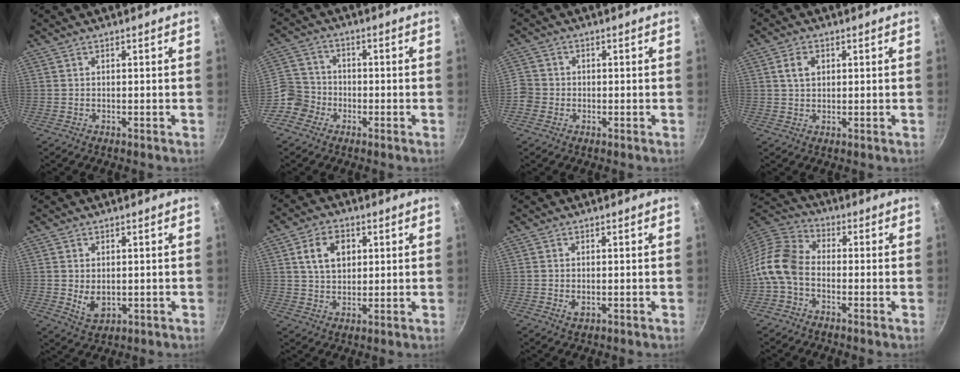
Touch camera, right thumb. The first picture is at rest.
{"total": 6.7, "force": [-3.2, 5.7, 1.4], "torque": [0.004, 0.034, -0.074]}
{"total": 4.1, "force": [-1.3, 3.7, 1.1], "torque": [-0.006, 0.016, -0.031]}
{"total": 3.7, "force": [1.1, 2.7, 2.3], "torque": [-0.031, 0.004, 0.019]}
{"total": 4.9, "force": [0.1, 3.4, 3.5], "torque": [-0.056, -0.012, 0.011]}
{"total": 8.2, "force": [2.3, 5.9, 5.2], "torque": [-0.070, 0.003, 0.040]}
{"total": 1.8, "force": [-0.2, 1.2, 1.3], "torque": [-0.024, -0.003, -0.003]}
{"total": 10.0, "force": [-2.7, 6.9, 6.7], "torque": [-0.121, 0.038, -0.076]}